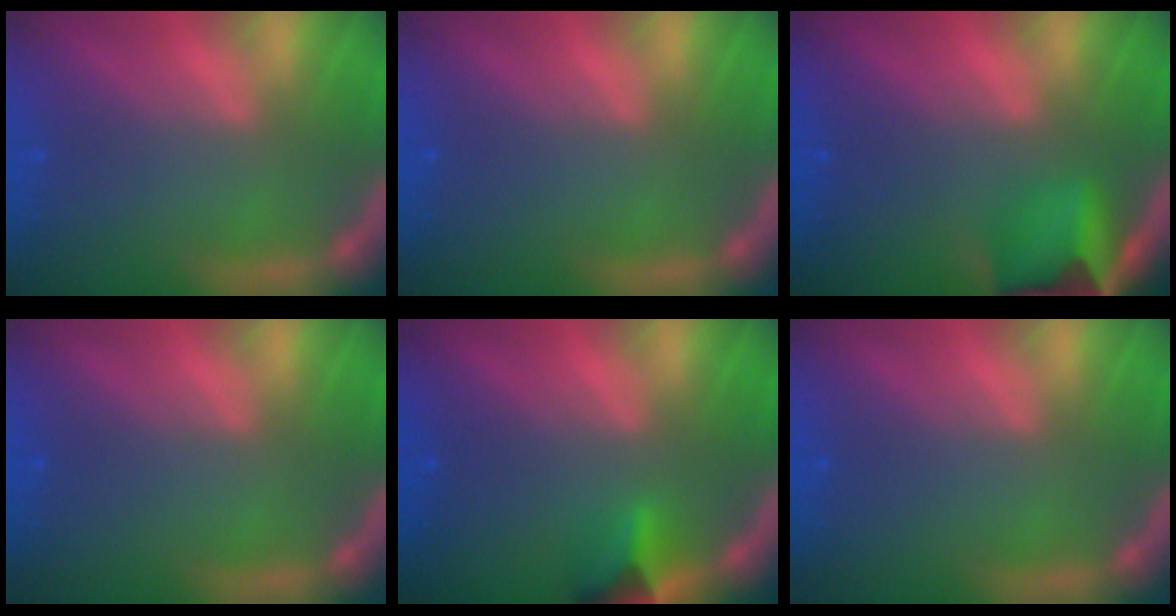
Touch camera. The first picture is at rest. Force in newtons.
{"total": 0.0}
{"total": 6.0}
{"total": 0.0}
{"total": 2.9}
{"total": 0.0}